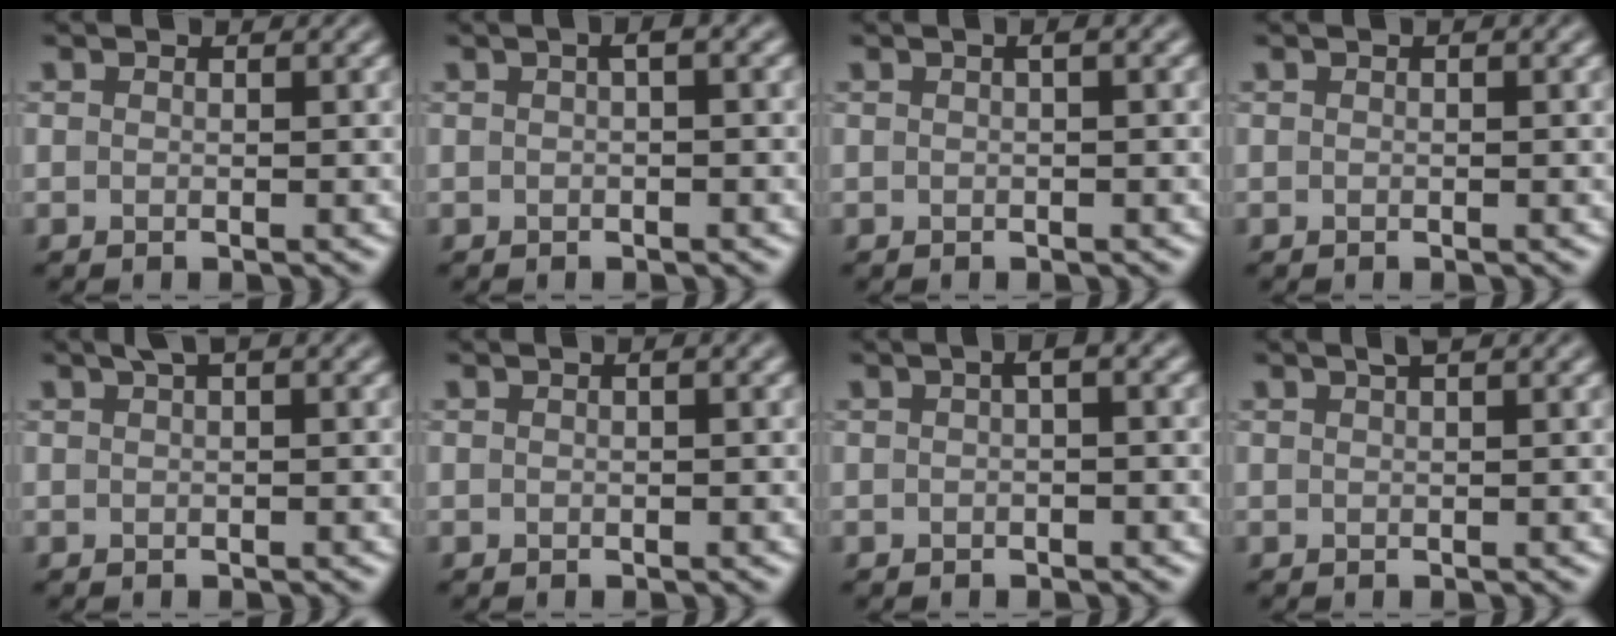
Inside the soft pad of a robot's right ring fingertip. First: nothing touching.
{"total": 1.1, "force": [0.2, 0.2, 1.0], "torque": [-0.021, 0.009, 0.002]}
{"total": 0.9, "force": [0.2, 0.2, 0.8], "torque": [-0.016, 0.006, 0.004]}
{"total": 0.0}
{"total": 1.3, "force": [0.7, 0.4, 1.0], "torque": [-0.015, 0.012, 0.012]}
{"total": 0.6, "force": [0.1, 0.2, 0.5], "torque": [-0.009, 0.004, 0.002]}
{"total": 1.4, "force": [0.1, 0.4, 1.3], "torque": [-0.023, 0.010, 0.001]}
{"total": 0.9, "force": [0.6, 0.2, 0.7], "torque": [-0.013, 0.009, 0.010]}